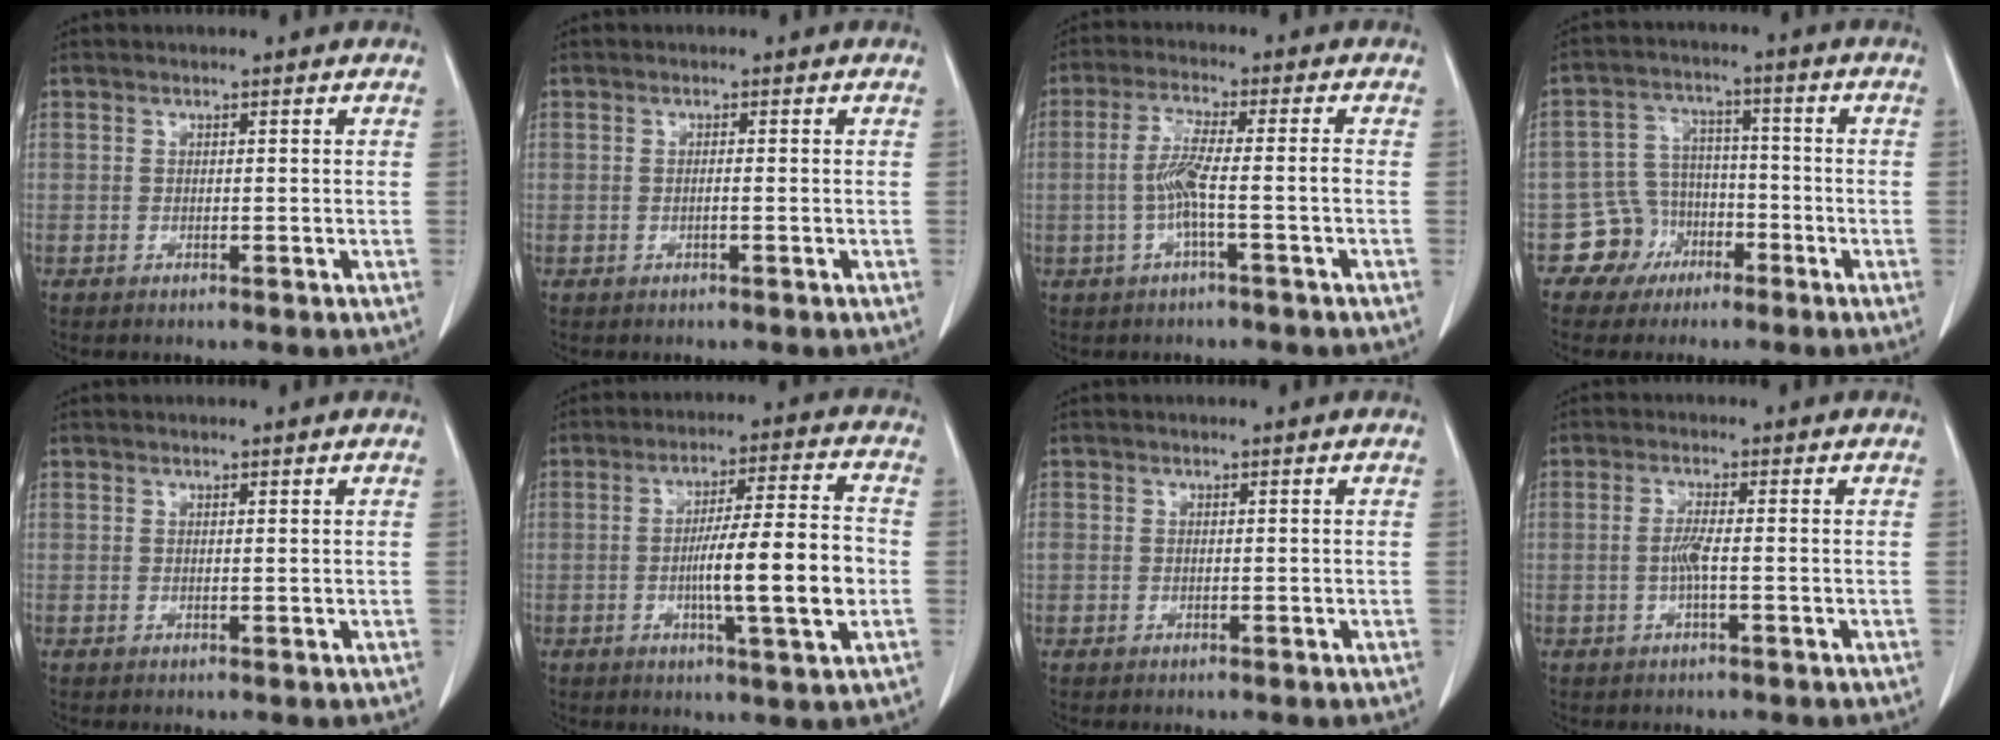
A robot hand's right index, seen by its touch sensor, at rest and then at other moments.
{"total": 0.7, "force": [-0.2, 0.0, 0.7], "torque": [-0.013, 0.000, -0.003]}
{"total": 5.7, "force": [-1.4, -0.1, 5.5], "torque": [-0.116, 0.010, -0.025]}
{"total": 6.6, "force": [-3.4, 5.7, 0.1], "torque": [0.010, 0.017, -0.056]}
{"total": 0.0}
{"total": 12.6, "force": [-2.1, 0.3, 12.4], "torque": [-0.200, 0.001, -0.039]}
{"total": 1.0, "force": [0.0, 0.8, 0.6], "torque": [-0.022, 0.011, 0.005]}
{"total": 2.7, "force": [-0.5, 0.0, 2.6], "torque": [-0.057, -0.002, -0.011]}